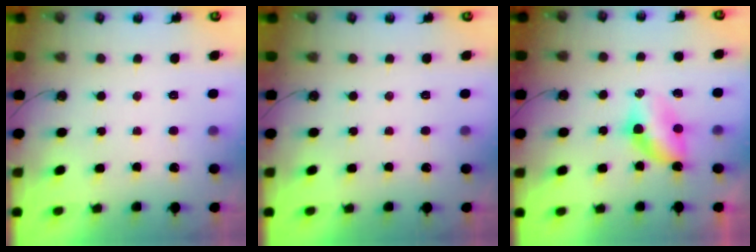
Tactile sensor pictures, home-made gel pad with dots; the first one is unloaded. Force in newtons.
{"total": 0.0}
{"total": 5.5, "press": 5.5, "slide": 0.6}